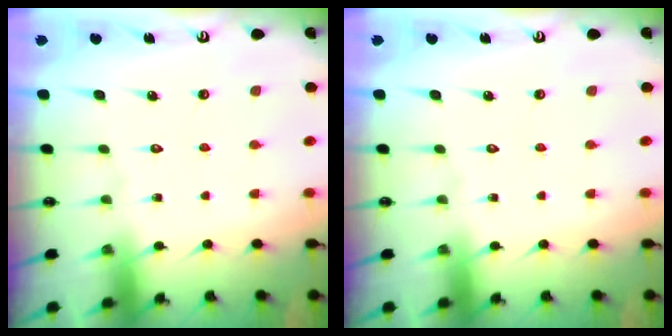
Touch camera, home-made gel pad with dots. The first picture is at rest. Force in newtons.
{"total": 0.0}